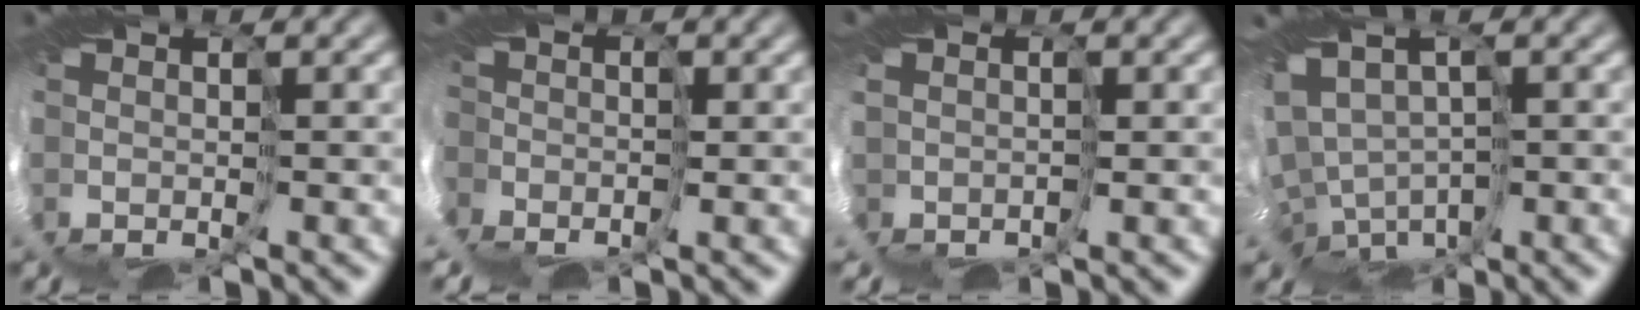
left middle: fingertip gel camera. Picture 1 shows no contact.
{"total": 8.2, "force": [-4.4, 6.2, 3.2], "torque": [-0.081, -0.014, -0.065]}
{"total": 5.6, "force": [-0.5, 5.0, 2.4], "torque": [-0.060, -0.021, 0.008]}
{"total": 7.2, "force": [-1.2, 5.8, 4.0], "torque": [-0.108, -0.019, 0.028]}